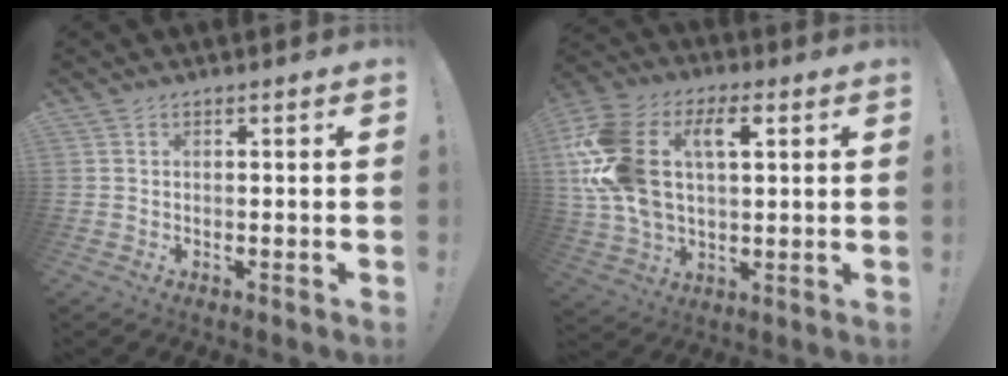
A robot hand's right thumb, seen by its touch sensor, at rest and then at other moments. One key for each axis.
{"total": 19.7, "fx": 5.1, "fy": 12.6, "fz": 14.3, "tx": -0.303, "ty": -0.007, "tz": 0.085}